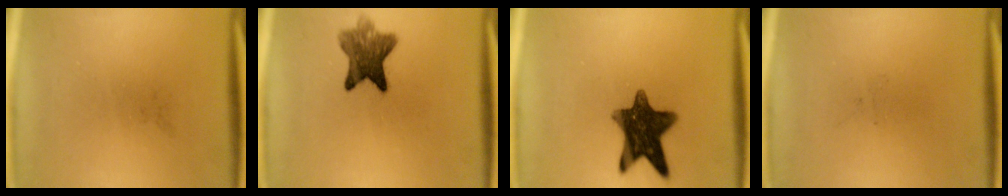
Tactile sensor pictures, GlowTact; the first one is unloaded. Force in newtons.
{"total": 7.6}
{"total": 11.9}
{"total": 0.0}